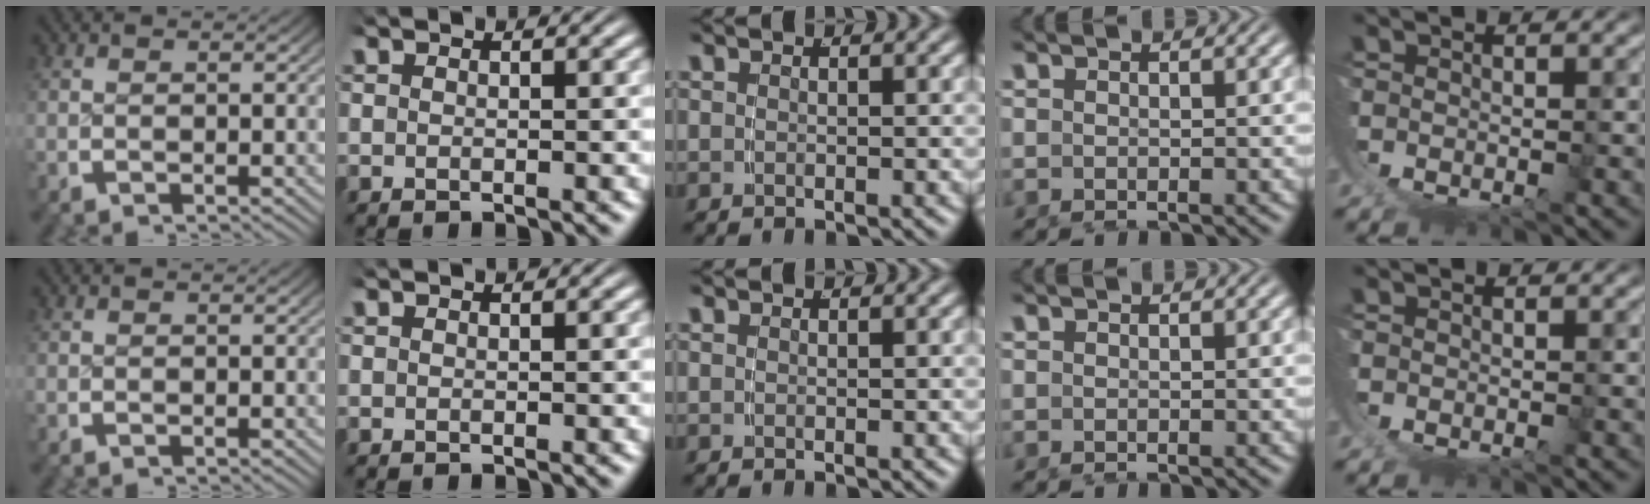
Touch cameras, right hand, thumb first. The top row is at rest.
{}